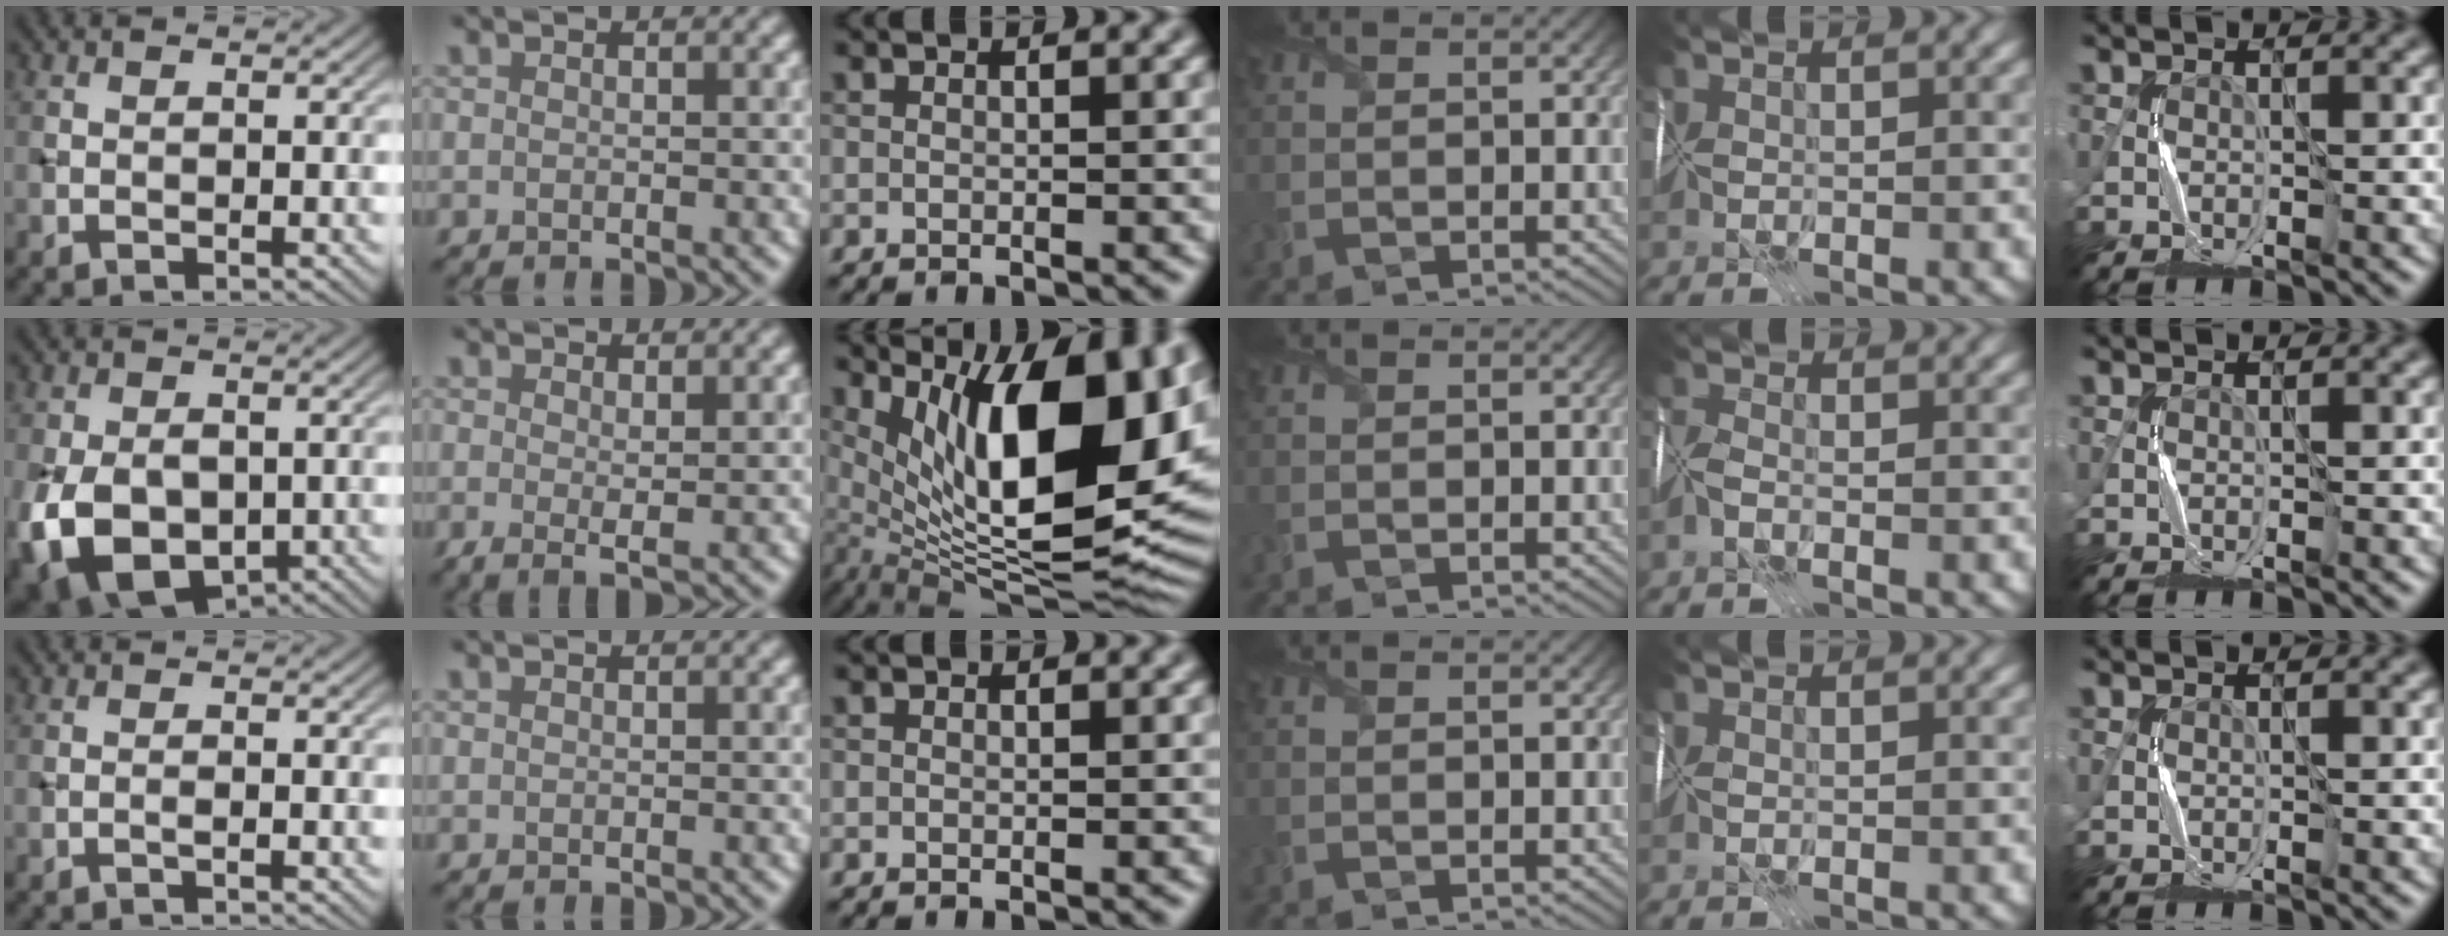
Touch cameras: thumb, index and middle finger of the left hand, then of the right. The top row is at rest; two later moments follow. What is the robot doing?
{"motion": "fold", "object": "wrapping paper"}